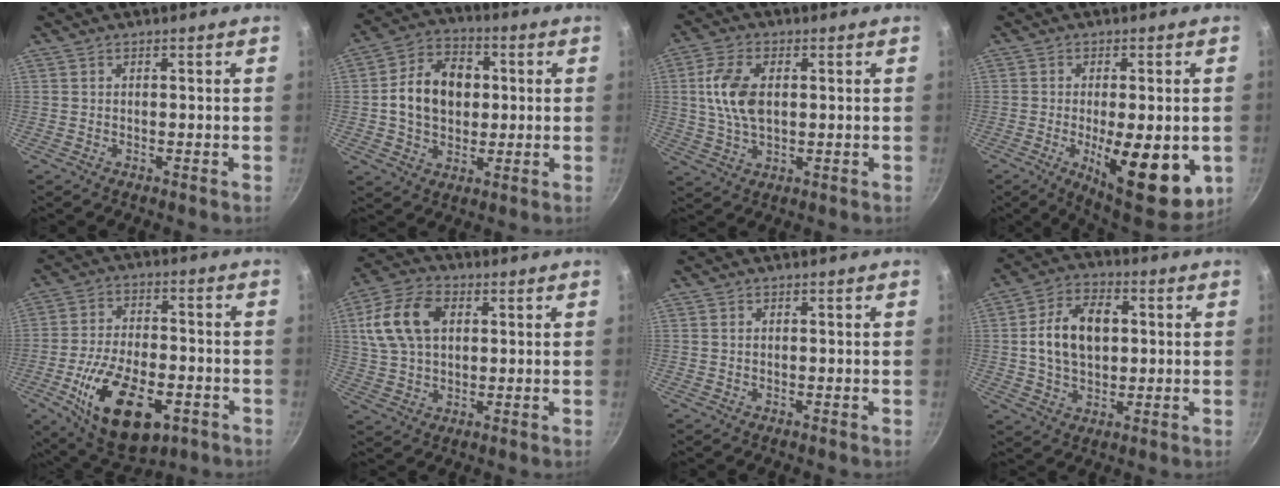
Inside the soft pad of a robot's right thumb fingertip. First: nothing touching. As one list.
[{"total": 13.1, "force": [1.3, 9.5, 8.9], "torque": [-0.129, 0.015, 0.012]}, {"total": 9.6, "force": [1.3, 5.5, 7.7], "torque": [-0.148, 0.005, 0.024]}, {"total": 16.1, "force": [-3.7, 5.9, 14.6], "torque": [-0.180, -0.004, -0.043]}, {"total": 19.0, "force": [-7.2, 9.8, 14.6], "torque": [-0.235, 0.015, -0.114]}, {"total": 13.2, "force": [3.3, 8.8, 9.3], "torque": [-0.167, 0.010, 0.055]}, {"total": 0.5, "force": [0.1, 0.4, 0.3], "torque": [-0.004, 0.002, 0.003]}, {"total": 12.9, "force": [1.6, 8.7, 9.5], "torque": [-0.142, 0.014, 0.021]}]